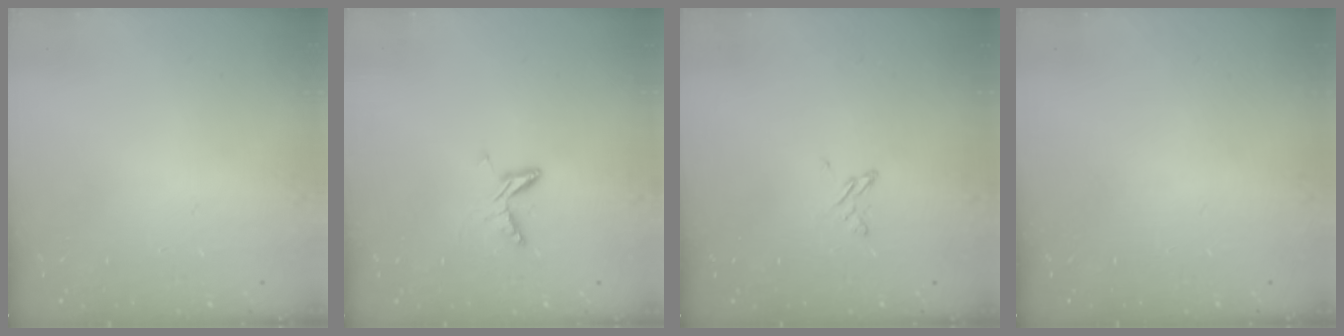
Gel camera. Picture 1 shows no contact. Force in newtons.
{"total": 6.0, "press": 6.0, "slide": 0.6}
{"total": 3.0, "press": 2.9, "slide": 0.4}
{"total": 0.0}